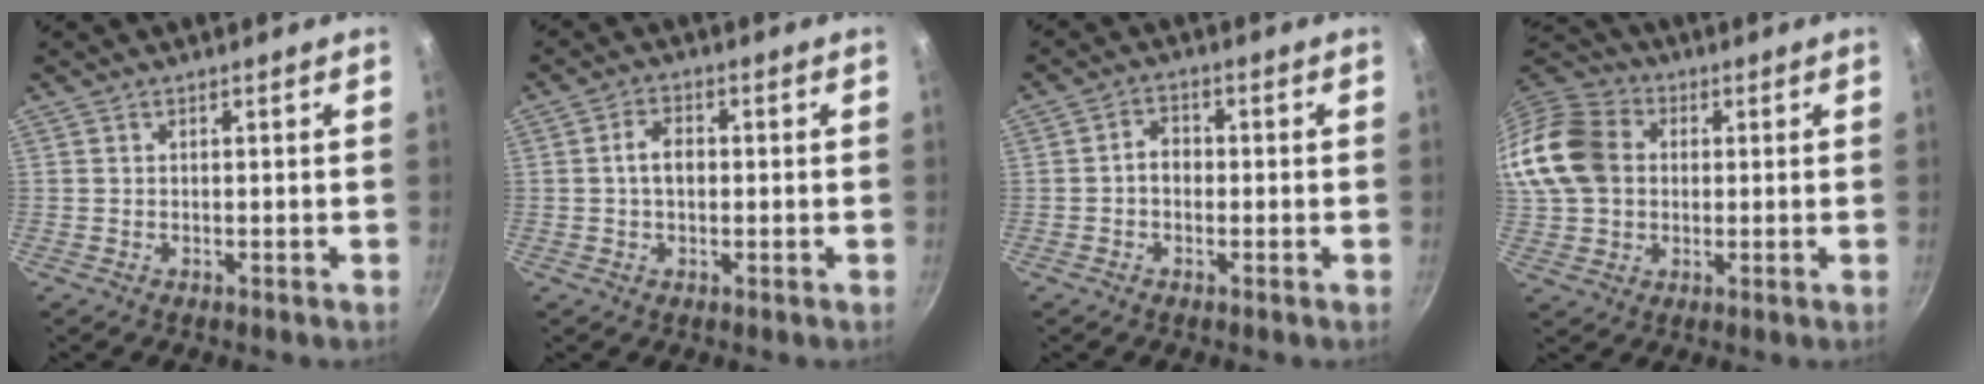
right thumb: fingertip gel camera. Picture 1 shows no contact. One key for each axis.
{"total": 4.5, "fx": 0.1, "fy": 2.9, "fz": 3.4, "tx": -0.050, "ty": 0.013, "tz": -0.004}
{"total": 3.4, "fx": -0.5, "fy": 2.6, "fz": 2.1, "tx": -0.017, "ty": 0.014, "tz": -0.013}
{"total": 16.9, "fx": 1.9, "fy": 13.6, "fz": 9.9, "tx": -0.190, "ty": 0.026, "tz": 0.023}